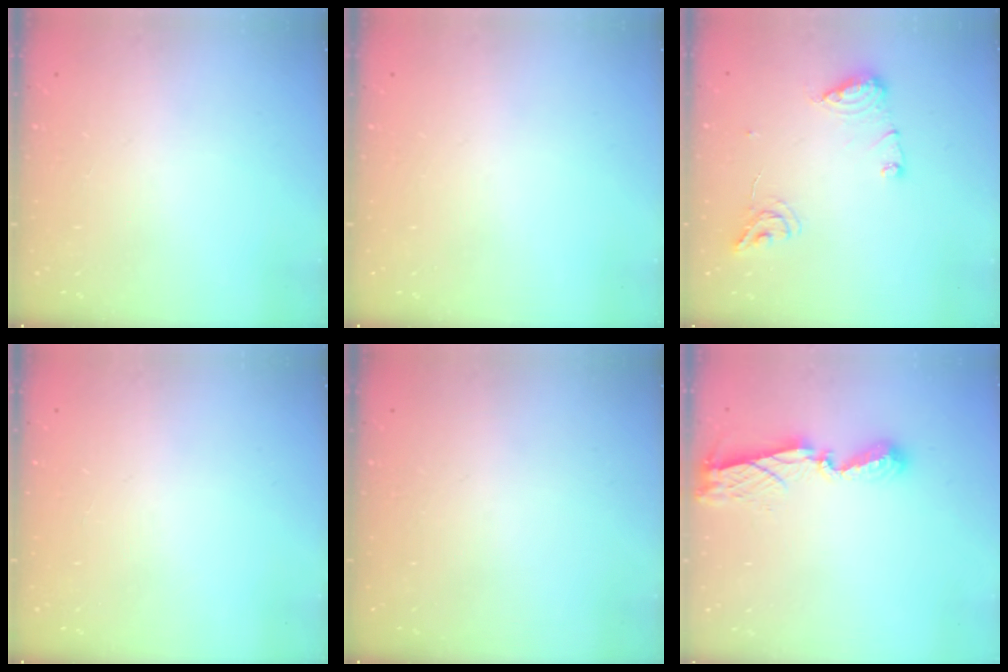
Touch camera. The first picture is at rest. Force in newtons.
{"total": 0.0}
{"total": 10.7, "press": 10.7, "slide": 1.0}
{"total": 0.0}
{"total": 0.0}
{"total": 7.5, "press": 7.5, "slide": 0.5}